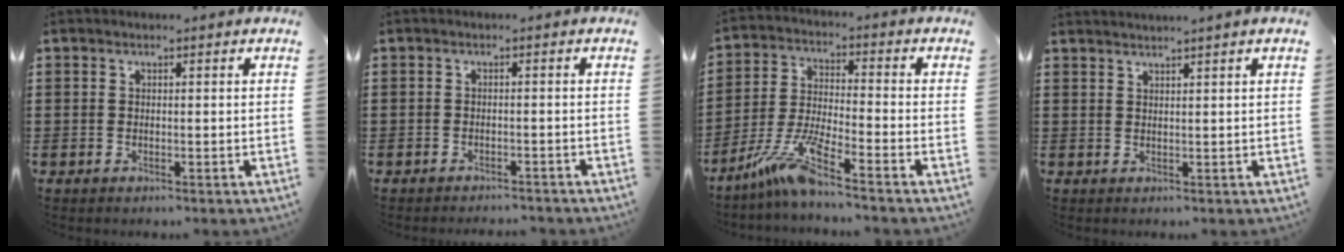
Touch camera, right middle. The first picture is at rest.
{"total": 1.4, "force": [-1.4, 0.0, 0.0], "torque": [-0.005, 0.001, -0.028]}
{"total": 8.5, "force": [-6.2, 0.2, 5.9], "torque": [-0.133, -0.018, -0.125]}
{"total": 1.5, "force": [1.4, -0.6, 0.2], "torque": [-0.003, -0.002, 0.027]}